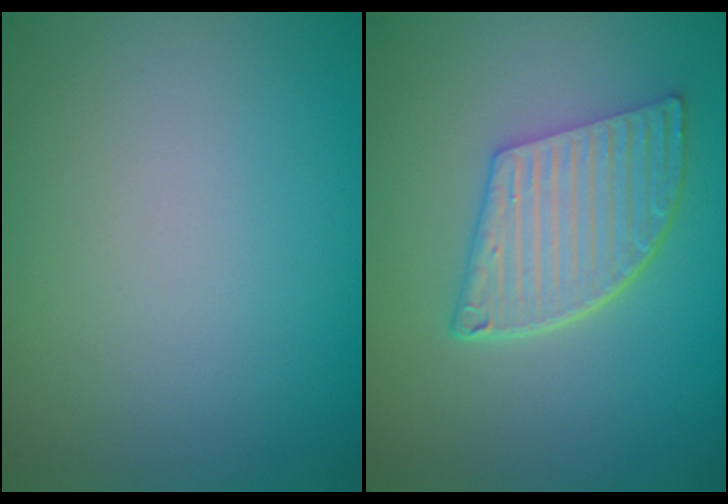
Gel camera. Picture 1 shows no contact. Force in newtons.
{"total": 5.4, "press": 4.2, "slide": 3.3}